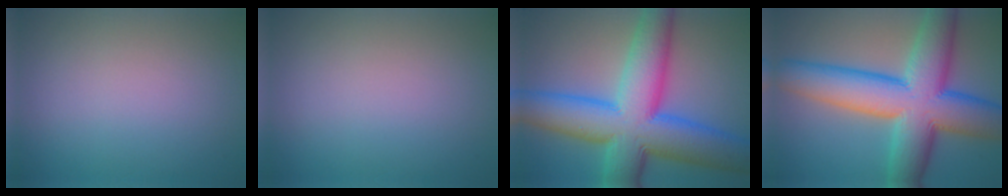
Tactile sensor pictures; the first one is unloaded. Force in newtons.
{"total": 0.0}
{"total": 13.9, "press": 13.9, "slide": 0.0}
{"total": 13.0, "press": 13.0, "slide": 0.2}